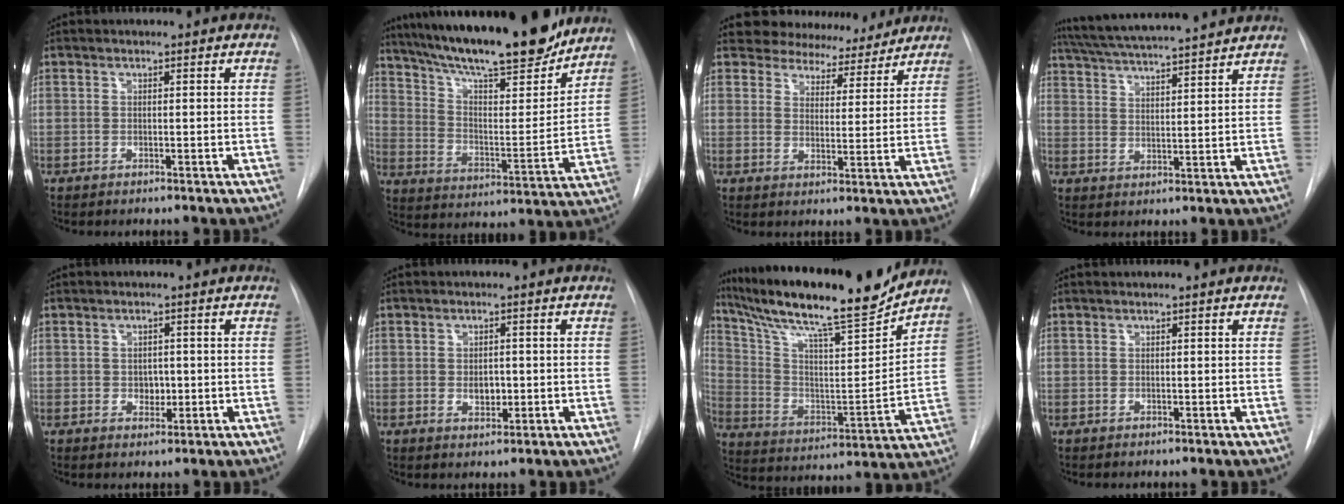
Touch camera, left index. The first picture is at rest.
{"total": 25.3, "force": [21.4, 4.1, 12.9], "torque": [-0.224, -0.012, 0.319]}
{"total": 9.2, "force": [8.5, 3.4, 0.6], "torque": [0.009, -0.002, 0.107]}
{"total": 16.0, "force": [14.3, 0.4, 7.1], "torque": [-0.131, 0.023, 0.220]}
{"total": 2.2, "force": [-0.2, 1.8, 1.3], "torque": [-0.016, -0.001, 0.000]}
{"total": 2.6, "force": [-0.3, 1.8, 1.9], "torque": [-0.027, -0.004, 0.000]}
{"total": 22.8, "force": [19.7, 1.5, 11.4], "torque": [-0.214, -0.029, 0.317]}
{"total": 0.0}